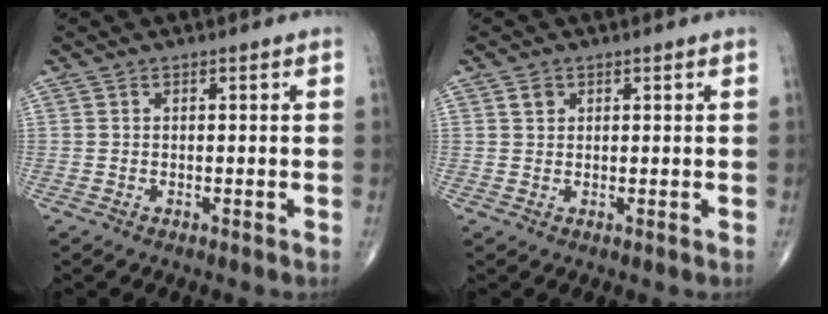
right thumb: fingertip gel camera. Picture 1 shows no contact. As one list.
[{"total": 1.5, "force": [0.7, 1.2, 0.6], "torque": [-0.002, -0.003, 0.011]}]